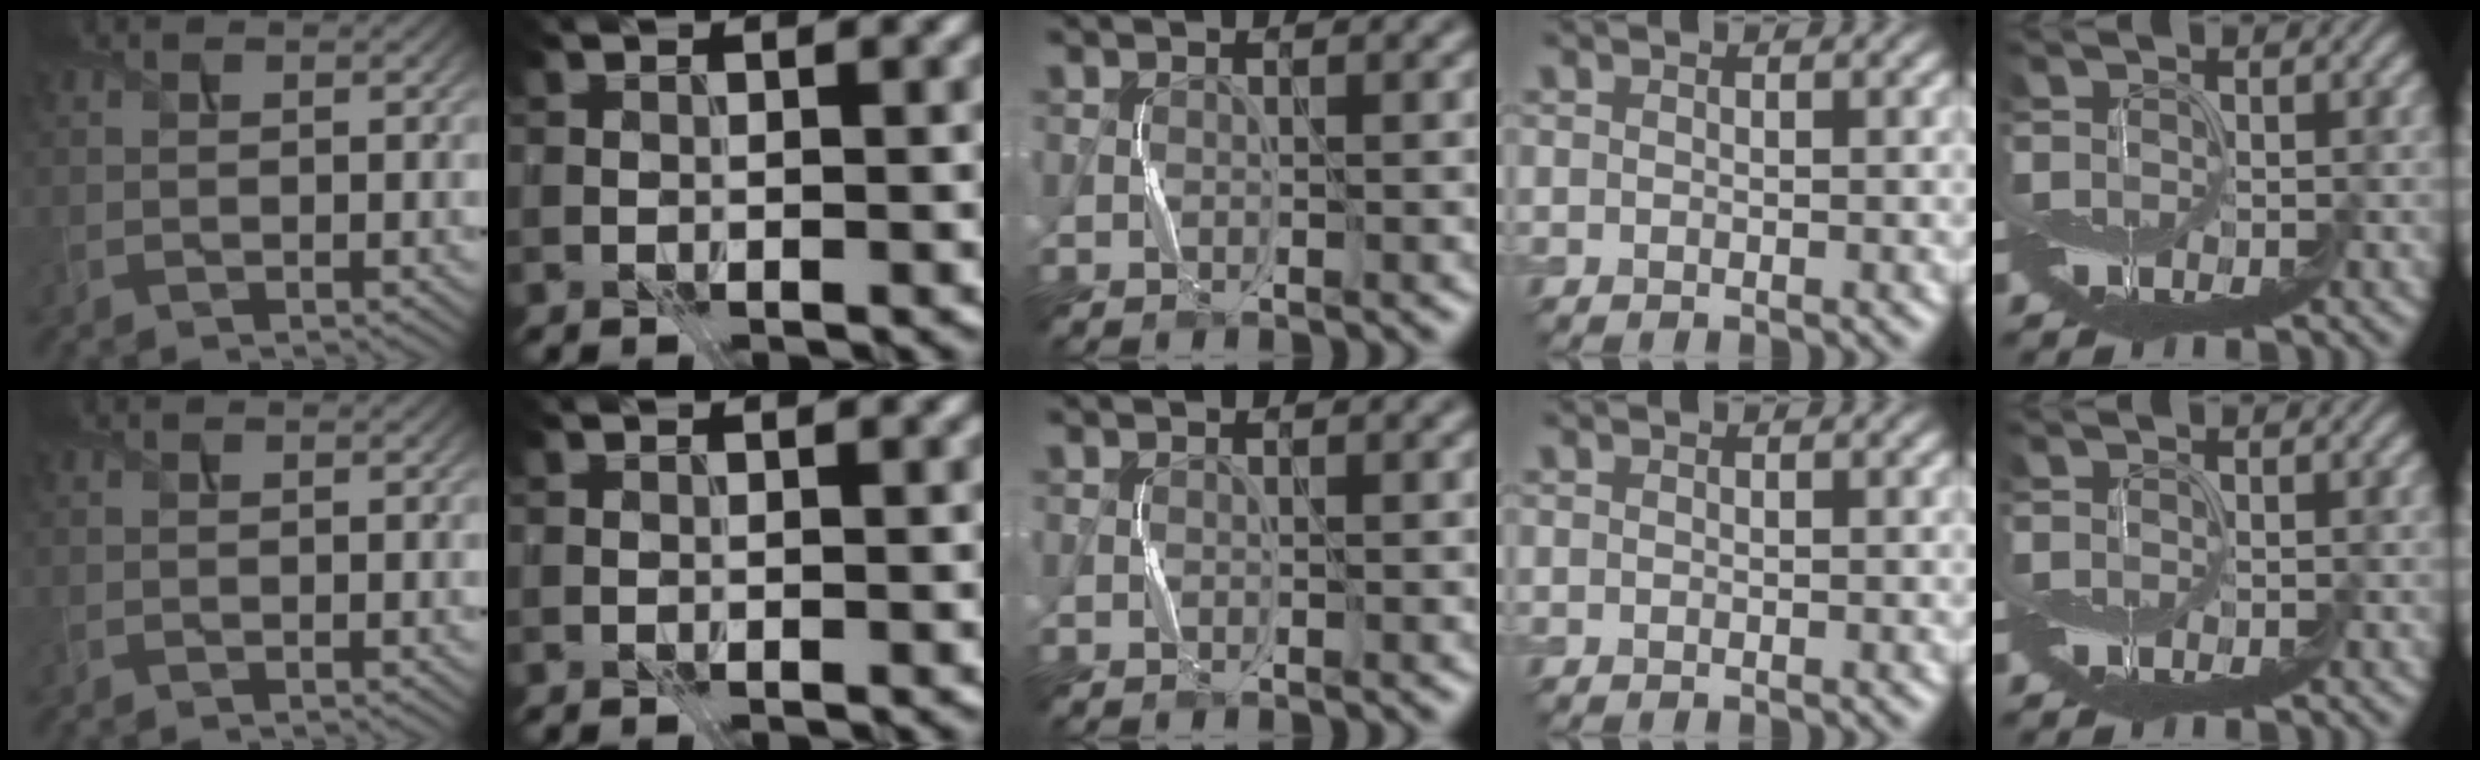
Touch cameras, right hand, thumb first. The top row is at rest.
{}